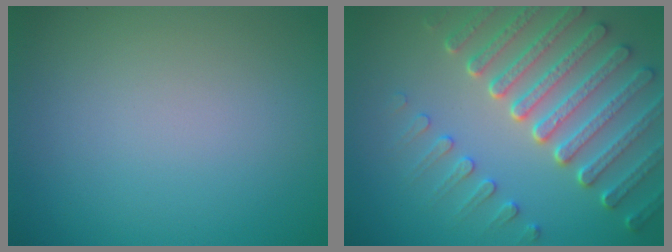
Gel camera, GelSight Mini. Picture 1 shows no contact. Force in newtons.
{"total": 7.5, "press": 5.5, "slide": 5.0}